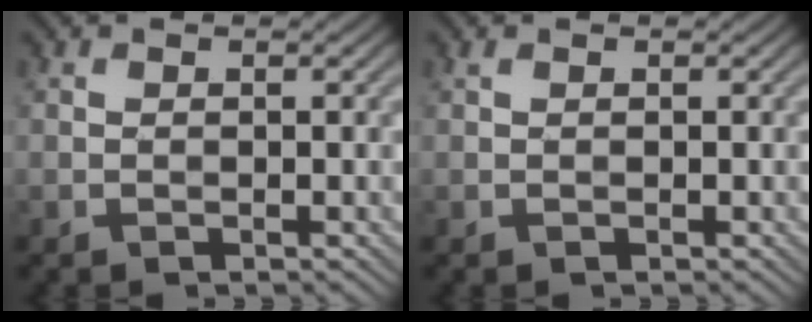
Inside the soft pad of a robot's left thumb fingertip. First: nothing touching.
{"total": 0.6, "force": [0.3, 0.2, 0.5], "torque": [-0.012, 0.003, 0.006]}